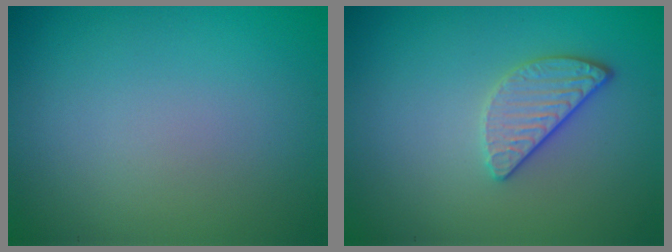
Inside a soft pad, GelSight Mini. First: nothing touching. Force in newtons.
{"total": 2.4, "press": 2.2, "slide": 0.9}